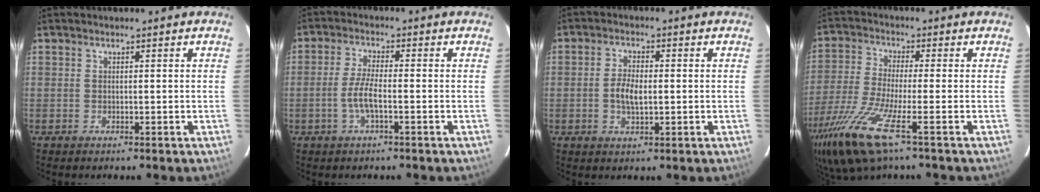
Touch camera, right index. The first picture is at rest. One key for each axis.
{"total": 4.5, "fx": -1.5, "fy": 0.7, "fz": 4.2, "tx": -0.090, "ty": 0.003, "tz": -0.030}
{"total": 4.5, "fx": -0.4, "fy": 1.9, "fz": 4.0, "tx": -0.080, "ty": 0.002, "tz": -0.006}
{"total": 14.5, "fx": -8.5, "fy": 2.0, "fz": 11.6, "tx": -0.254, "ty": -0.049, "tz": -0.164}